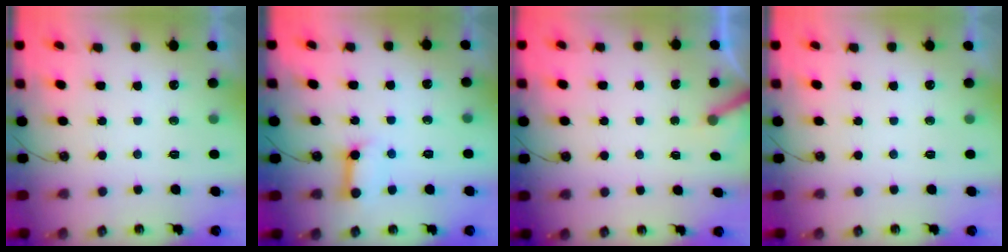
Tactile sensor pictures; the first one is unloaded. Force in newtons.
{"total": 8.6, "press": 8.5, "slide": 1.0}
{"total": 3.1, "press": 3.1, "slide": 0.2}
{"total": 0.0}